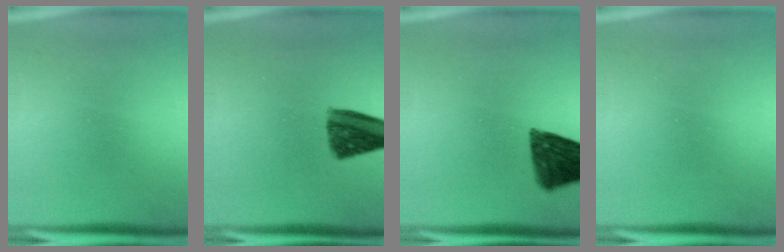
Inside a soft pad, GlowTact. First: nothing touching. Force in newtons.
{"total": 8.2}
{"total": 12.5}
{"total": 0.0}